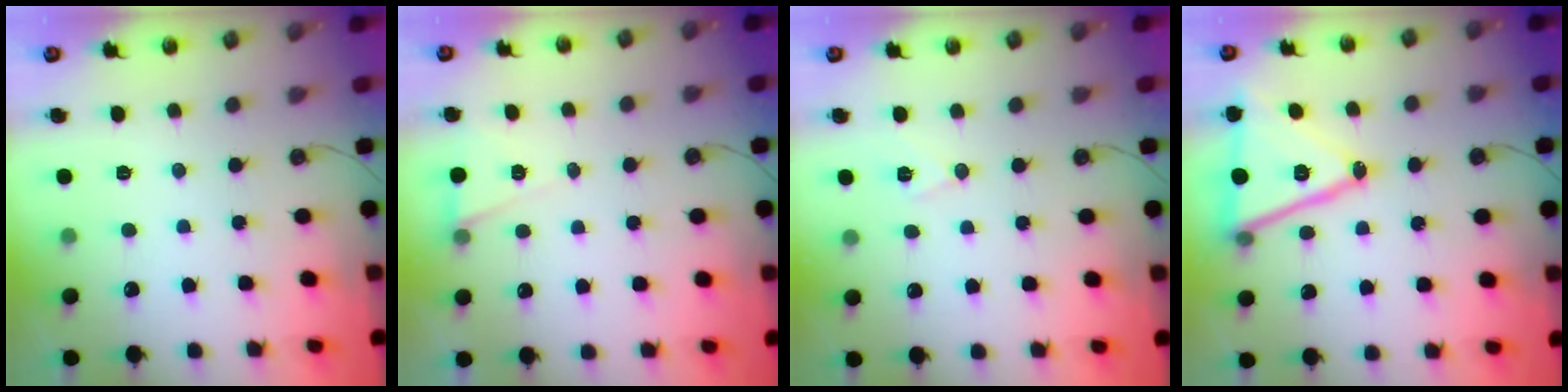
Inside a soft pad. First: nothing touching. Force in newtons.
{"total": 5.5, "press": 3.3, "slide": 4.4}
{"total": 7.5, "press": 6.1, "slide": 4.4}
{"total": 17.8, "press": 17.4, "slide": 3.5}